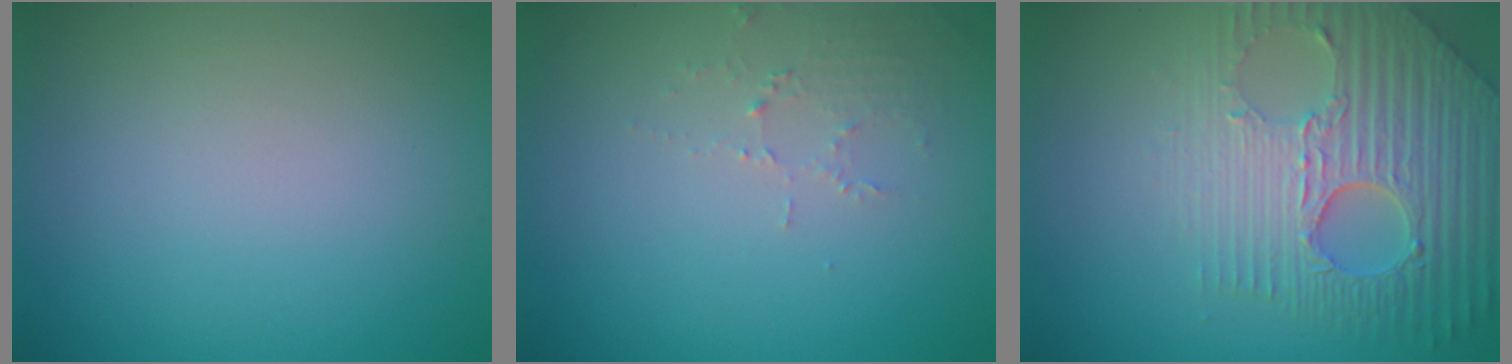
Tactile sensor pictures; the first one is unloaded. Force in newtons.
{"total": 1.5, "press": 1.5, "slide": 0.2}
{"total": 8.0, "press": 5.7, "slide": 5.6}